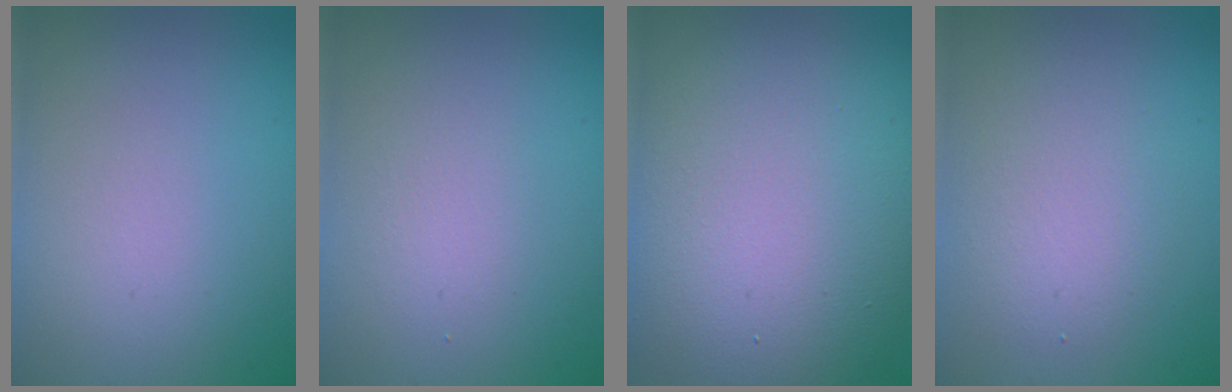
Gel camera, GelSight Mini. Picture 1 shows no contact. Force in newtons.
{"total": 1.3, "press": 1.3, "slide": 0.1}
{"total": 14.6, "press": 14.5, "slide": 1.1}
{"total": 3.1, "press": 3.1, "slide": 0.2}